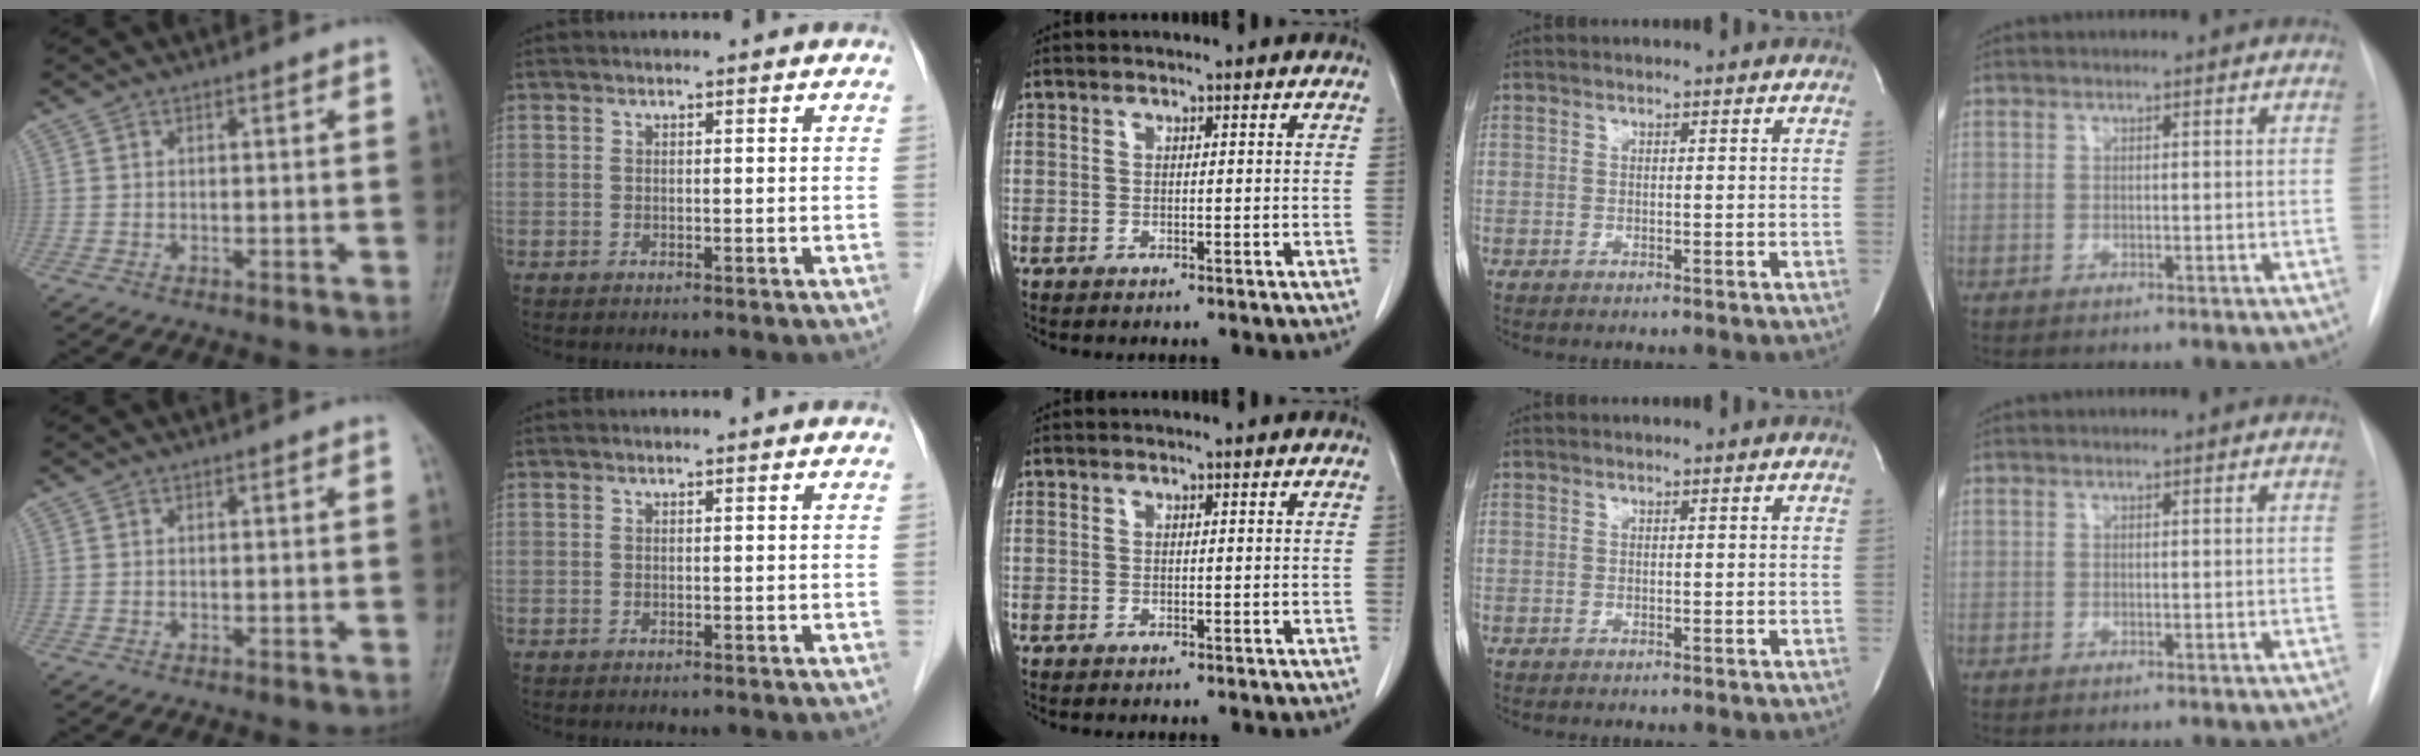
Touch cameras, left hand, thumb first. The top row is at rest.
{}